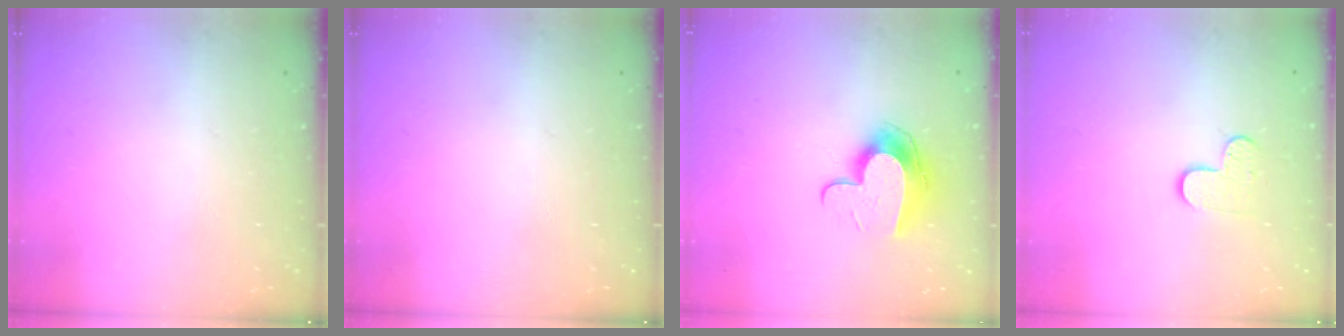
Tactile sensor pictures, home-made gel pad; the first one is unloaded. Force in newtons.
{"total": 0.0}
{"total": 11.5, "press": 11.5, "slide": 0.4}
{"total": 7.4, "press": 7.4, "slide": 0.7}